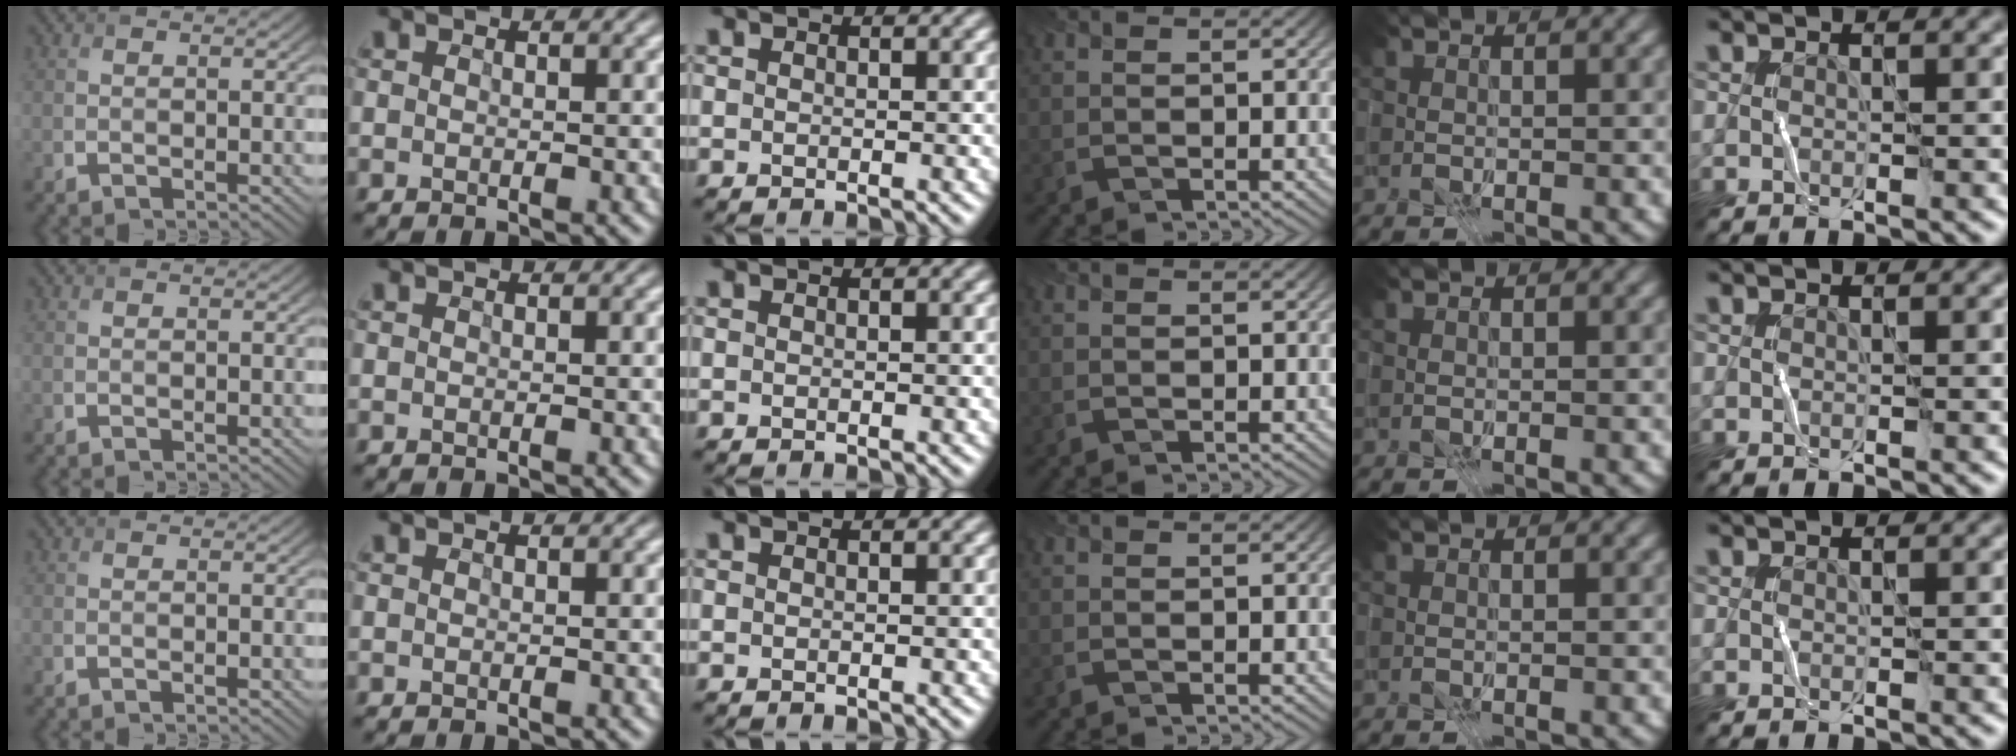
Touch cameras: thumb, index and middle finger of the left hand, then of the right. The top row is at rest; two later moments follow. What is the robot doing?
{"motion": "fold", "object": "file"}